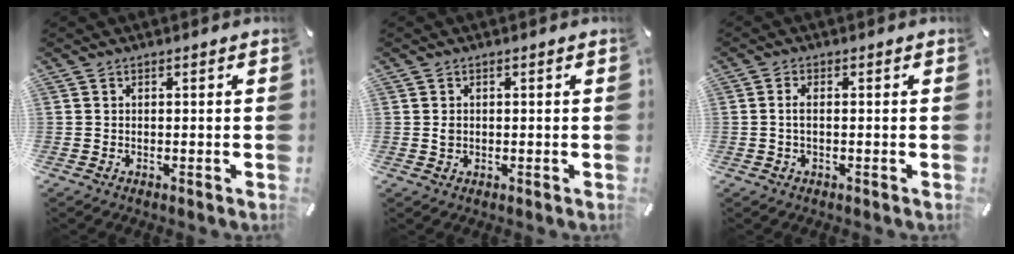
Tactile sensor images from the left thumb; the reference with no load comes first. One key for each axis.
{"total": 1.1, "fx": 0.2, "fy": 1.0, "fz": 0.4, "tx": -0.009, "ty": 0.004, "tz": 0.003}
{"total": 2.3, "fx": -0.1, "fy": 1.0, "fz": 2.1, "tx": -0.040, "ty": 0.002, "tz": -0.002}